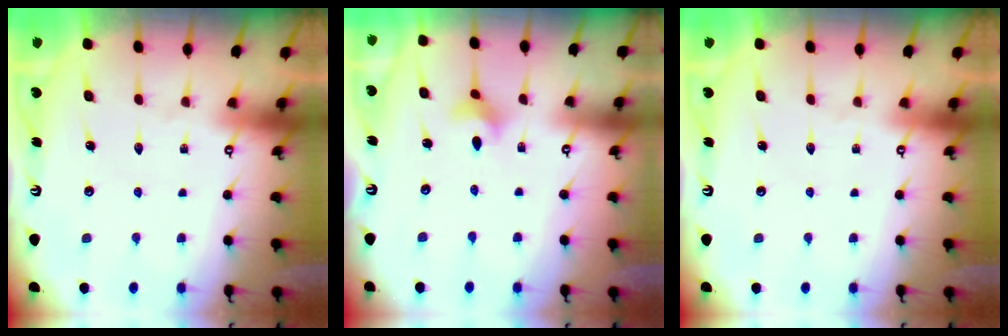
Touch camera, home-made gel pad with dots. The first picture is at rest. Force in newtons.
{"total": 4.0, "press": 4.0, "slide": 0.3}
{"total": 0.0}